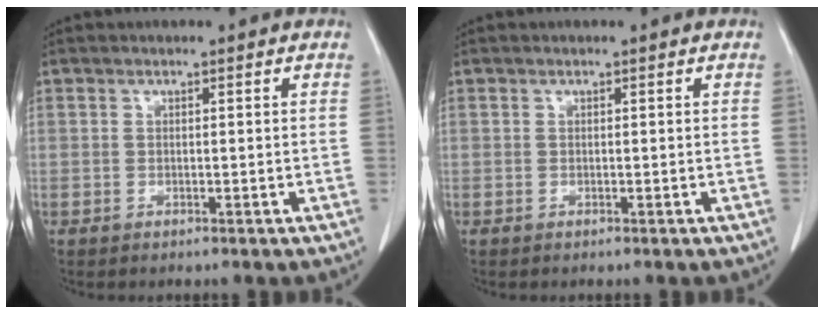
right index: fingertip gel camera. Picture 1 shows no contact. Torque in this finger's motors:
{"motor_torque": [0.00, 0.00, 0.00, 0.00]}